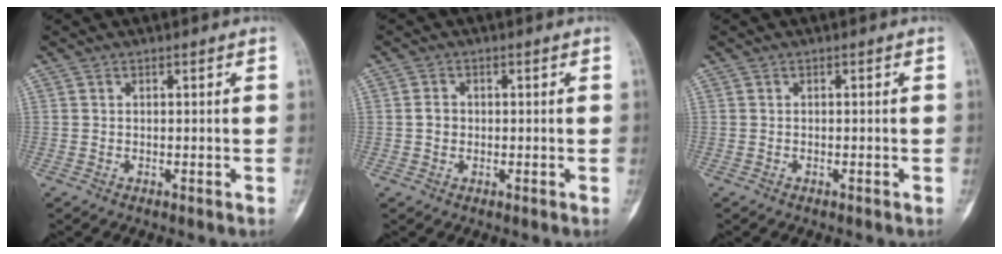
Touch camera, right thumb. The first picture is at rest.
{"total": 1.9, "force": [-0.2, 1.7, 0.9], "torque": [-0.009, 0.007, -0.005]}
{"total": 0.0}